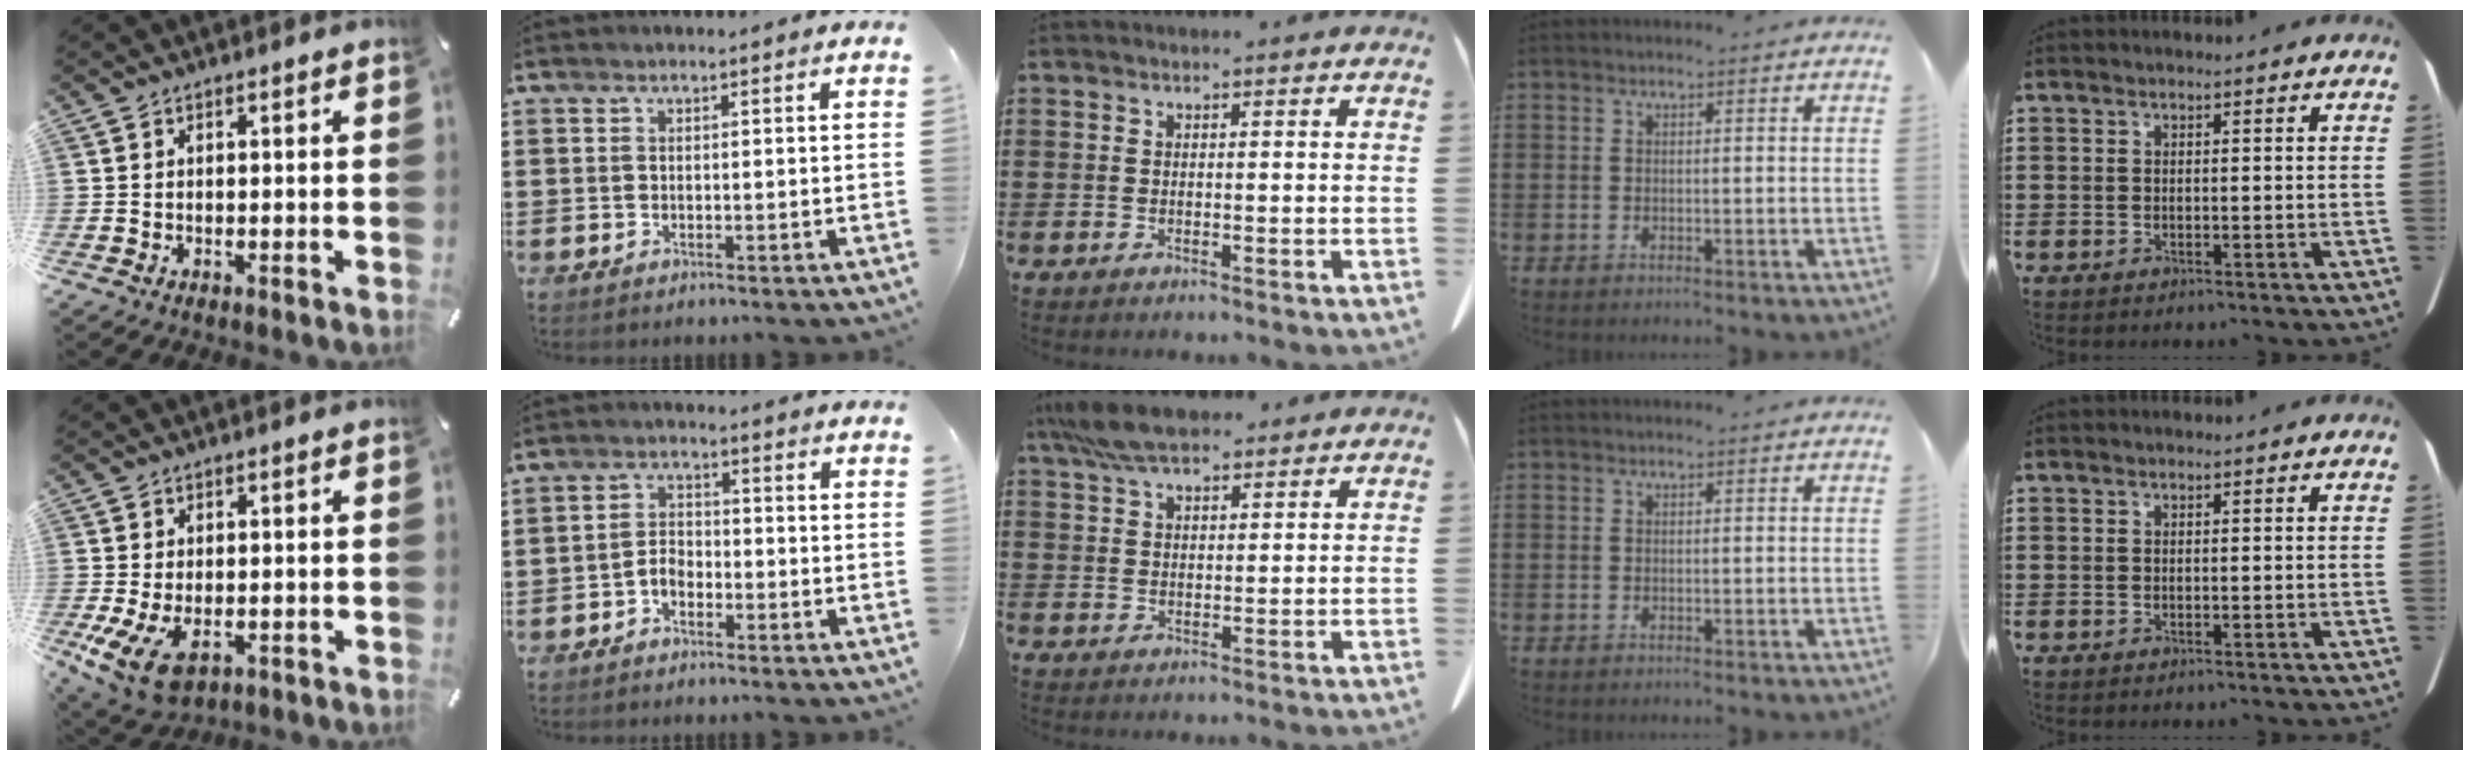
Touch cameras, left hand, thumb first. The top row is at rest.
{"thumb": {"total": 8.1, "force": [-2.4, 5.2, 5.7], "torque": [-0.122, -0.003, -0.041]}, "index": {"total": 2.7, "force": [-1.9, 1.4, 1.4], "torque": [-0.038, 0.005, -0.041]}, "middle": {"total": 7.0, "force": [5.7, 2.0, 3.6], "torque": [-0.086, -0.005, 0.107]}}